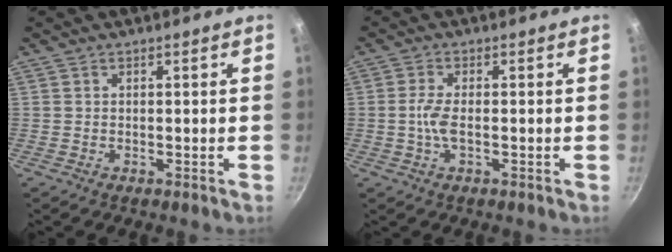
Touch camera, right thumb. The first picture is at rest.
{"total": 3.8, "force": [-0.6, 1.3, 3.5], "torque": [-0.083, 0.003, -0.019]}